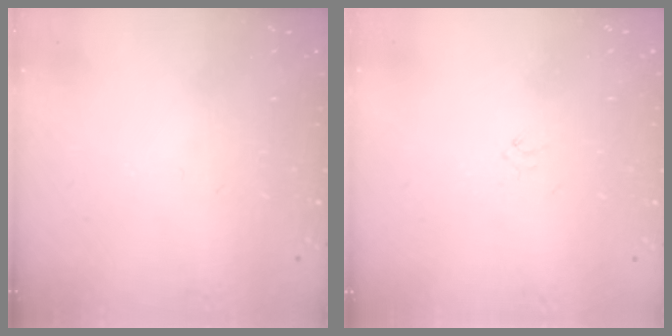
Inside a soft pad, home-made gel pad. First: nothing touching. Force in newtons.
{"total": 0.0}